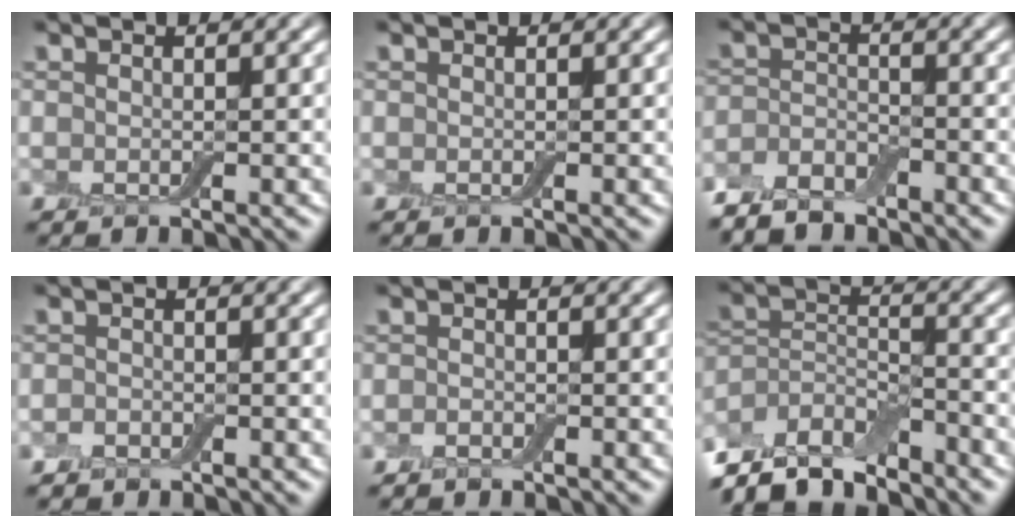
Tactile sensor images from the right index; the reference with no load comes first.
{"total": 0.0}
{"total": 3.5, "force": [-3.1, 1.3, 1.1], "torque": [-0.023, -0.002, -0.065]}
{"total": 1.0, "force": [-0.8, 0.6, 0.1], "torque": [-0.003, 0.001, -0.018]}
{"total": 0.7, "force": [-0.6, 0.3, 0.2], "torque": [-0.005, 0.000, -0.012]}
{"total": 8.0, "force": [-7.0, 2.7, 2.9], "torque": [-0.055, -0.002, -0.139]}